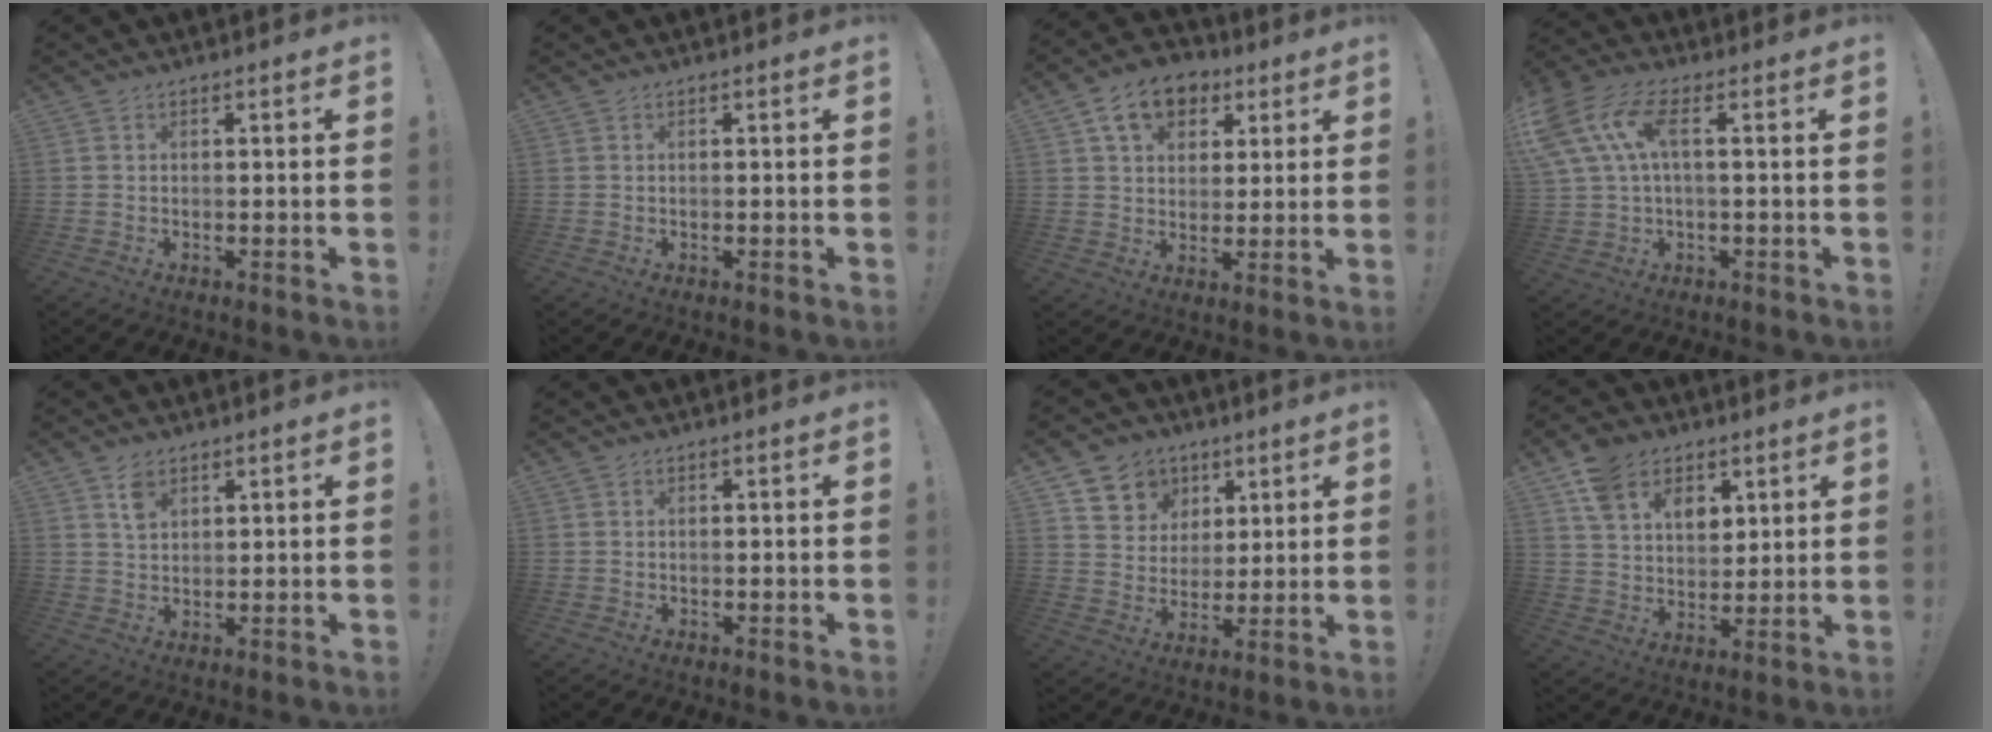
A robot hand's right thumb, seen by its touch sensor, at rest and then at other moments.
{"total": 0.6, "force": [0.3, -0.3, 0.5], "torque": [-0.009, 0.000, 0.004]}
{"total": 11.8, "force": [5.8, 8.6, 5.7], "torque": [-0.089, -0.016, 0.112]}
{"total": 13.0, "force": [2.9, 6.8, 10.6], "torque": [-0.227, 0.004, 0.054]}
{"total": 4.1, "force": [2.5, 2.4, 2.2], "torque": [-0.030, -0.013, 0.045]}
{"total": 0.0}
{"total": 9.2, "force": [4.5, 7.9, 1.6], "torque": [-0.017, -0.035, 0.092]}
{"total": 12.9, "force": [7.3, 8.9, 5.9], "torque": [-0.101, -0.033, 0.142]}